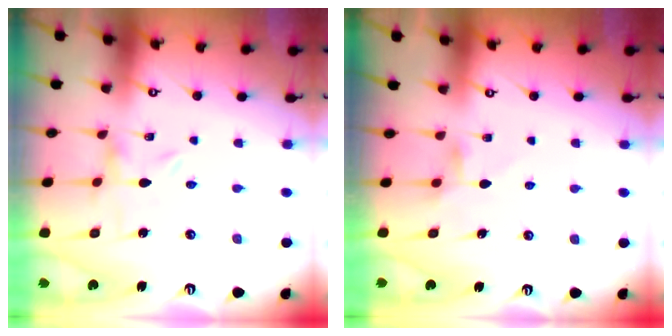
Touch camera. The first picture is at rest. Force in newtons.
{"total": 5.2, "press": 5.2, "slide": 0.4}